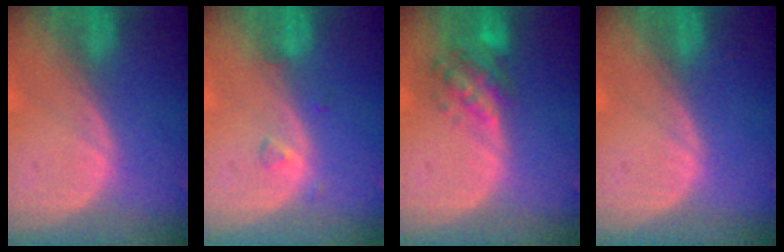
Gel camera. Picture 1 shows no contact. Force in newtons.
{"total": 1.5, "press": 1.5, "slide": 0.1}
{"total": 6.1, "press": 5.7, "slide": 2.3}
{"total": 0.0}